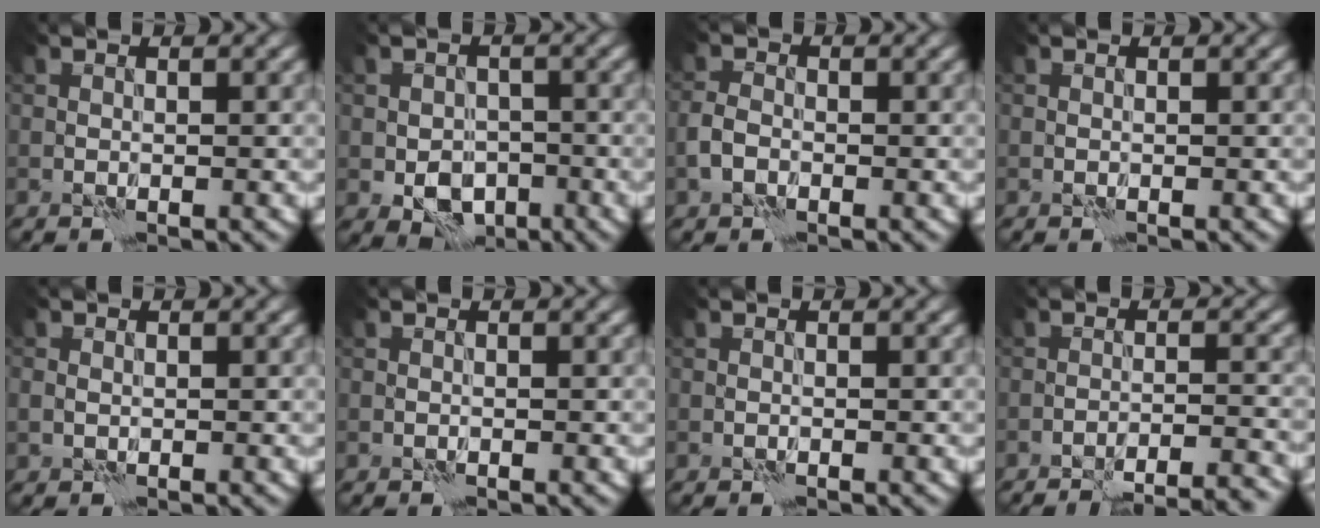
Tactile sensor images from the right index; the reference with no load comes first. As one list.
[{"total": 4.1, "force": [-1.5, 3.0, 2.4], "torque": [-0.036, -0.006, -0.026]}, {"total": 1.9, "force": [-0.9, 1.2, 1.1], "torque": [-0.023, 0.005, -0.026]}, {"total": 0.0}, {"total": 0.7, "force": [0.0, 0.6, 0.4], "torque": [-0.008, -0.001, -0.002]}, {"total": 0.0}, {"total": 0.0}, {"total": 11.1, "force": [-10.3, 2.3, 3.4], "torque": [-0.020, 0.019, -0.111]}]